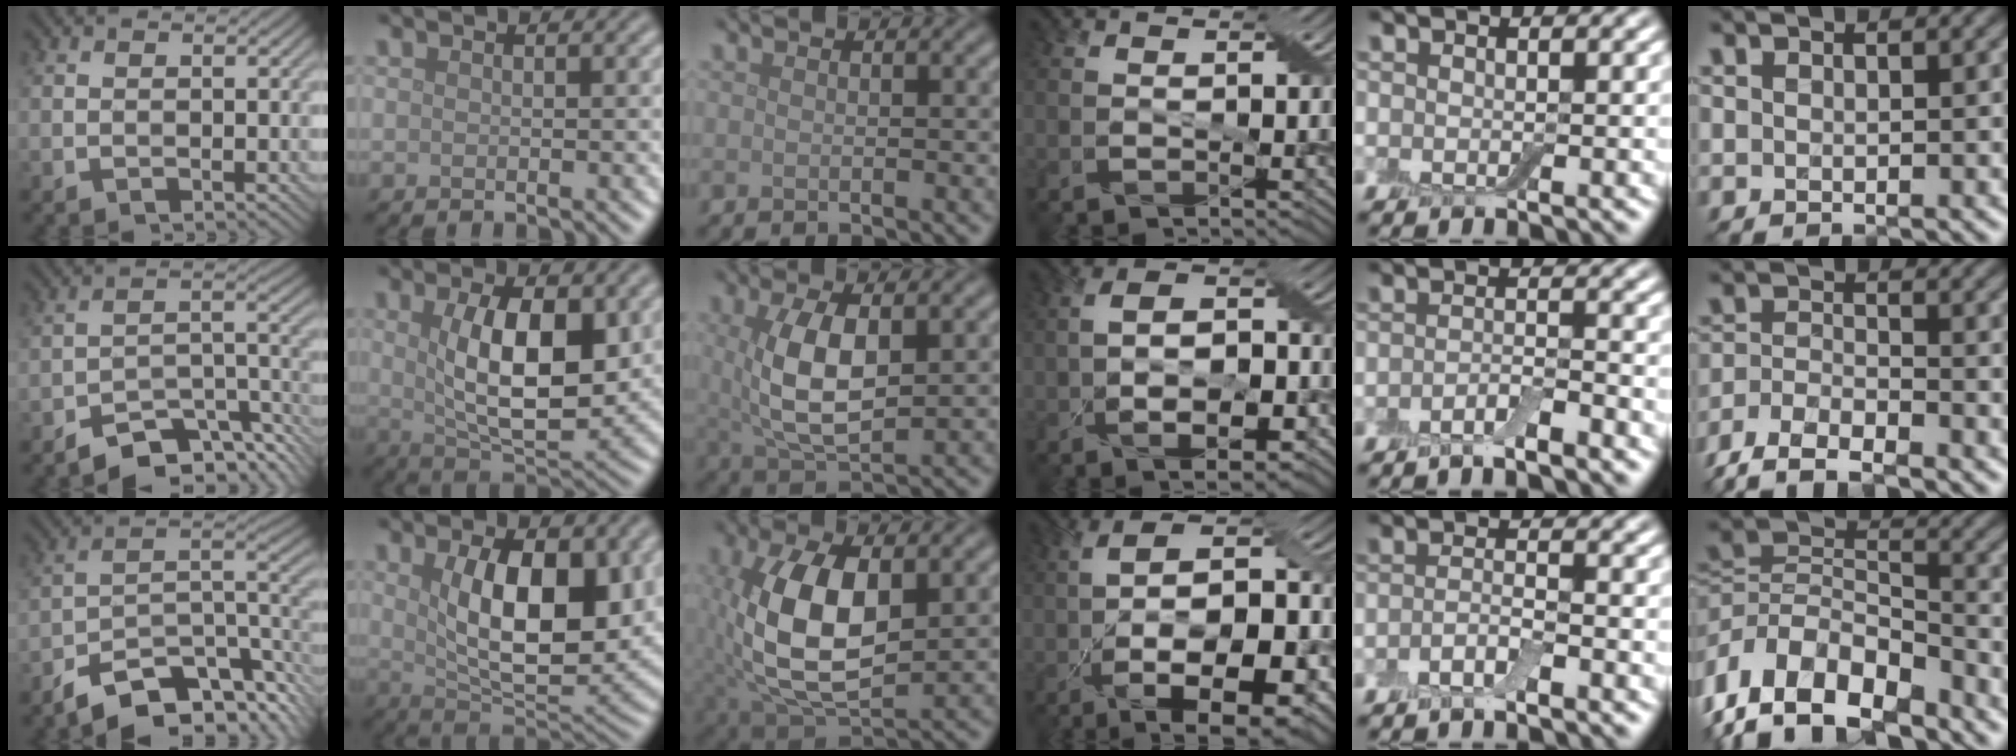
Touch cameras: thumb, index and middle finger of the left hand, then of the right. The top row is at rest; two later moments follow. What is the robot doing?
{"motion": "wrap", "object": "bandage"}